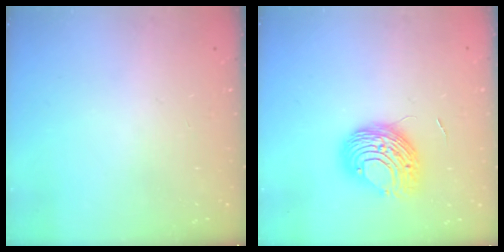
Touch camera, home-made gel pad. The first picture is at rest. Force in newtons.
{"total": 9.5, "press": 9.5, "slide": 0.7}